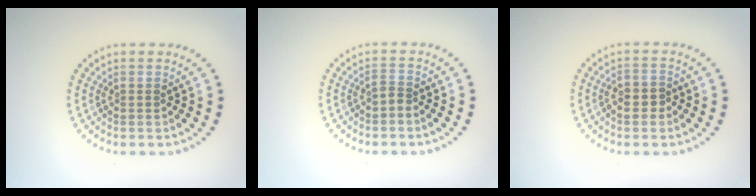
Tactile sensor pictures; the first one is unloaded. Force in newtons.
{"total": 0.9, "press": 0.5, "slide": 0.7}
{"total": 1.9, "press": 1.8, "slide": 0.4}